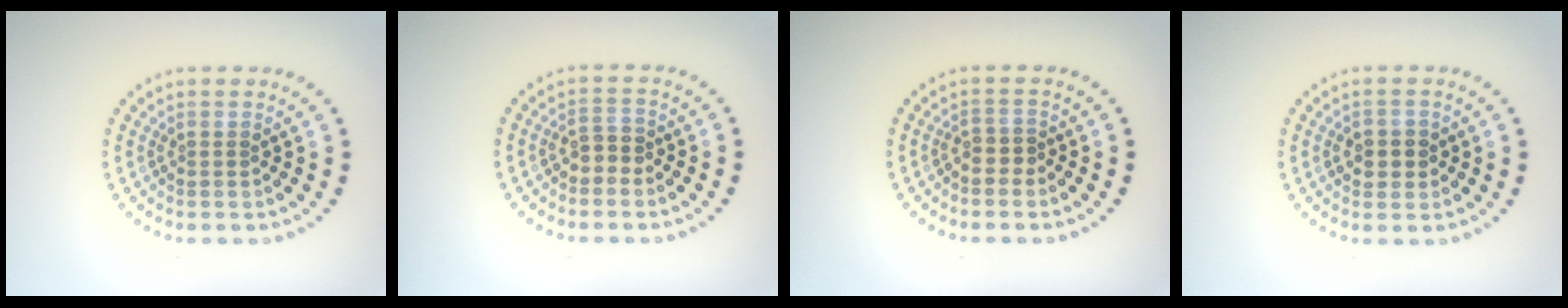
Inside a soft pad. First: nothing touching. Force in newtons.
{"total": 1.7, "press": 1.6, "slide": 0.8}
{"total": 1.3, "press": 0.9, "slide": 0.9}
{"total": 2.3, "press": 2.2, "slide": 0.6}